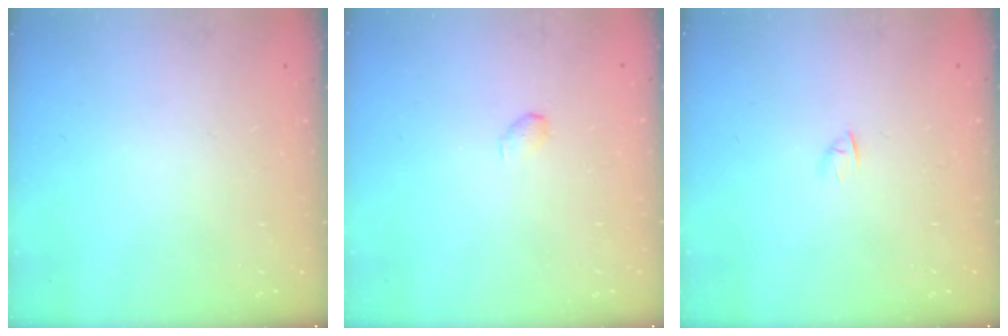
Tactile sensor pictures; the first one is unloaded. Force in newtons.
{"total": 3.1, "press": 3.0, "slide": 0.4}
{"total": 2.4, "press": 2.3, "slide": 0.7}